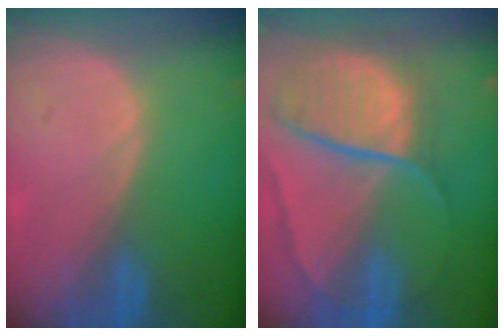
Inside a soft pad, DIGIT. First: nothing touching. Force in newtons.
{"total": 10.6, "press": 8.8, "slide": 6.0}